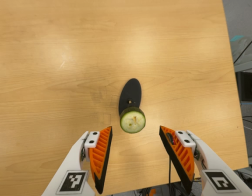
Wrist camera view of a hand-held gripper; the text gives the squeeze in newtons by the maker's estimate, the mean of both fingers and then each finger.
{"total": 0.0}